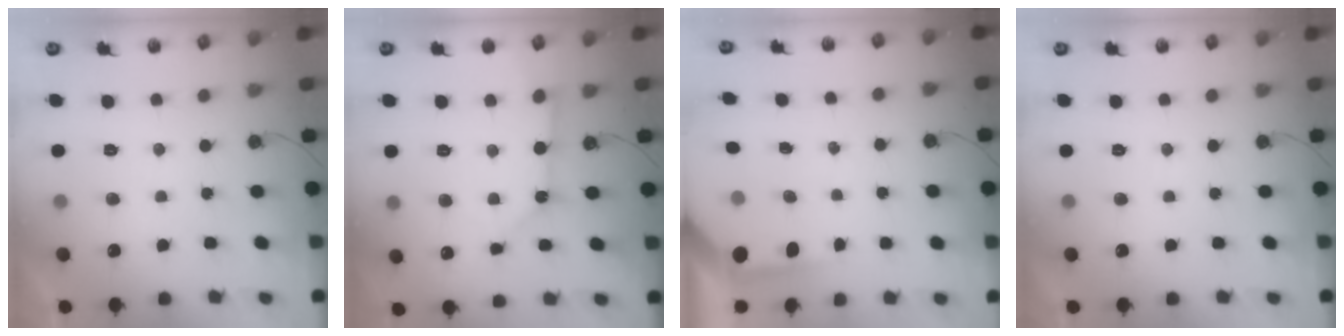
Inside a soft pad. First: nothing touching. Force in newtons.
{"total": 8.7, "press": 8.6, "slide": 0.7}
{"total": 3.8, "press": 3.7, "slide": 0.4}
{"total": 0.0}